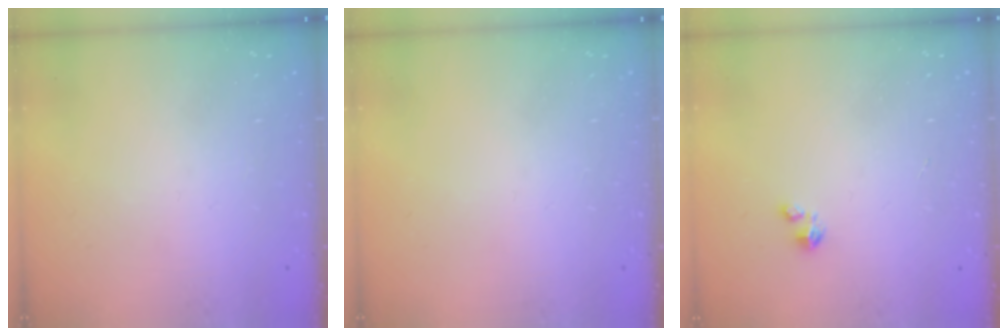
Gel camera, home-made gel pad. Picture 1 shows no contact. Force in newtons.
{"total": 0.0}
{"total": 1.4, "press": 1.4, "slide": 0.2}